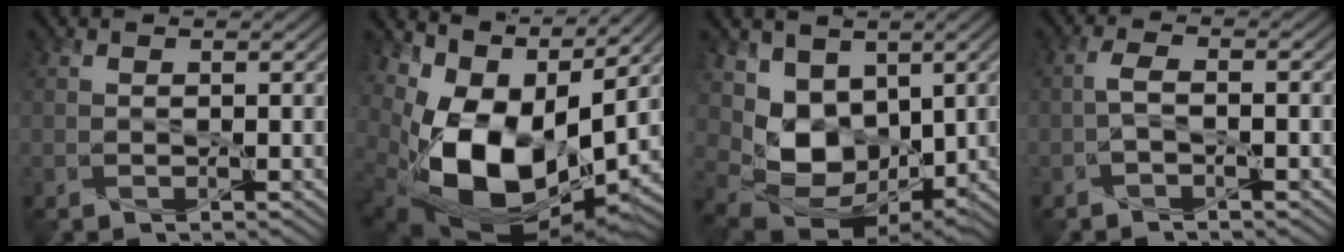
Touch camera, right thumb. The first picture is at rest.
{"total": 14.7, "force": [1.3, 9.3, 11.4], "torque": [-0.228, -0.029, 0.037]}
{"total": 8.2, "force": [1.8, 6.3, 4.8], "torque": [-0.116, -0.030, 0.046]}
{"total": 2.0, "force": [-0.8, 0.7, 1.7], "torque": [-0.041, 0.005, -0.019]}